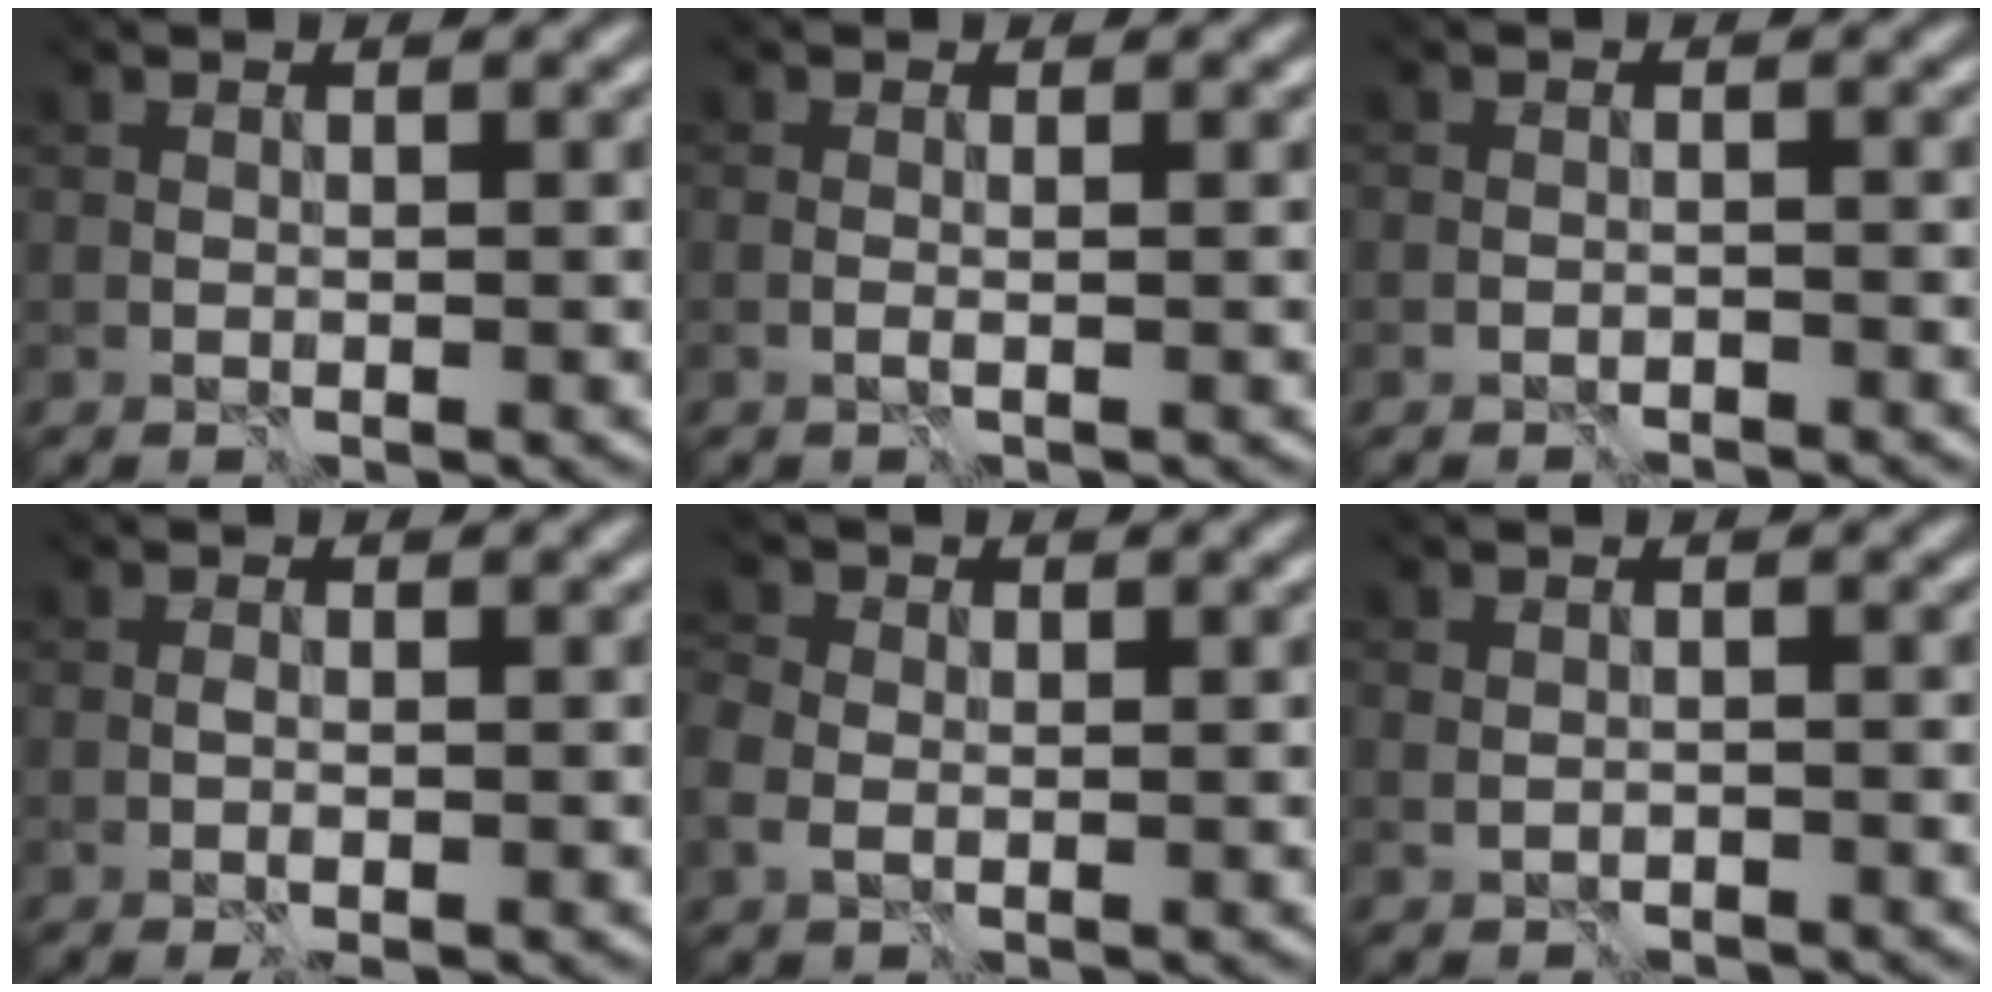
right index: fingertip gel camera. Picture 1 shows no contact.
{"total": 0.8, "force": [-0.4, -0.1, 0.7], "torque": [0.001, 0.011, -0.017]}
{"total": 2.4, "force": [-2.3, -0.3, -0.7], "torque": [0.017, -0.002, -0.036]}
{"total": 2.1, "force": [-2.0, 0.1, 0.8], "torque": [-0.006, 0.004, -0.025]}
{"total": 2.2, "force": [-0.8, 1.7, 1.0], "torque": [-0.040, 0.009, 0.001]}
{"total": 1.1, "force": [-0.8, 0.7, -0.2], "torque": [0.002, 0.001, -0.002]}